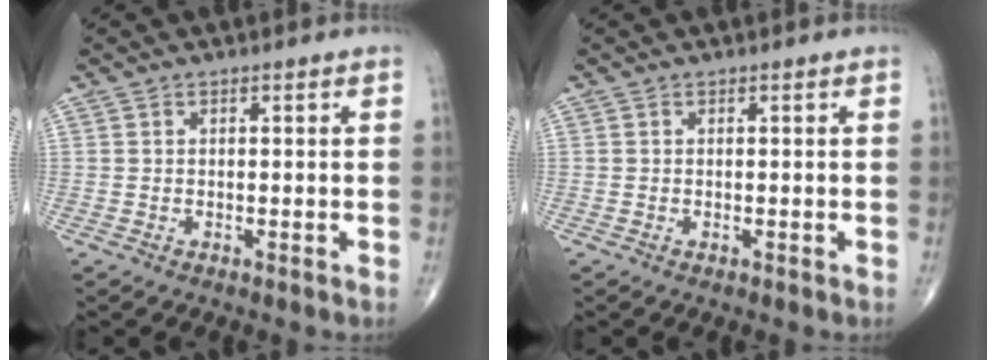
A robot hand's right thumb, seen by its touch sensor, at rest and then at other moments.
{"total": 0.0}